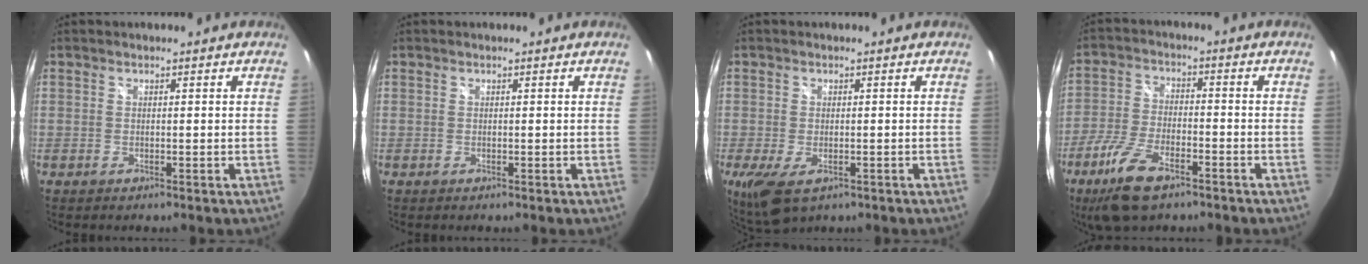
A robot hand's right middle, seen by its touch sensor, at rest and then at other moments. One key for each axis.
{"total": 0.0}
{"total": 6.5, "fx": -2.8, "fy": 3.5, "fz": 4.7, "tx": -0.097, "ty": -0.027, "tz": -0.046}
{"total": 11.2, "fx": -7.1, "fy": 4.5, "fz": 7.4, "tx": -0.173, "ty": -0.017, "tz": -0.136}